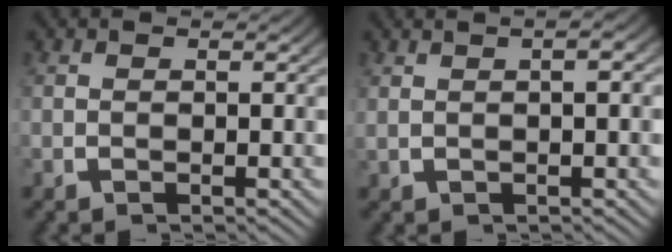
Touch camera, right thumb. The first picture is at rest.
{"total": 2.9, "force": [1.1, 1.0, 2.5], "torque": [-0.026, 0.016, 0.018]}